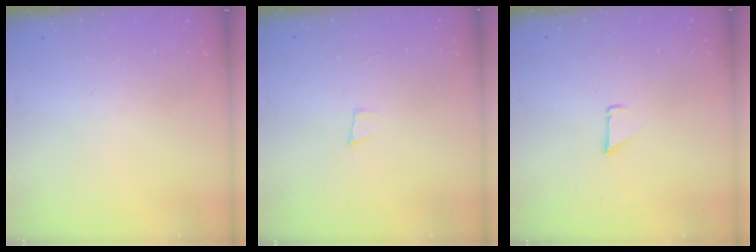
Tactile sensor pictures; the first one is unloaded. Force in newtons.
{"total": 3.7, "press": 2.5, "slide": 2.6}
{"total": 0.9, "press": 0.9, "slide": 0.1}